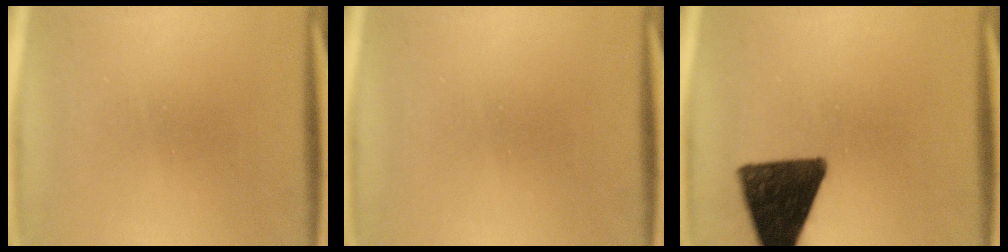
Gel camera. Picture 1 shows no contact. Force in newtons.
{"total": 0.0}
{"total": 13.9}